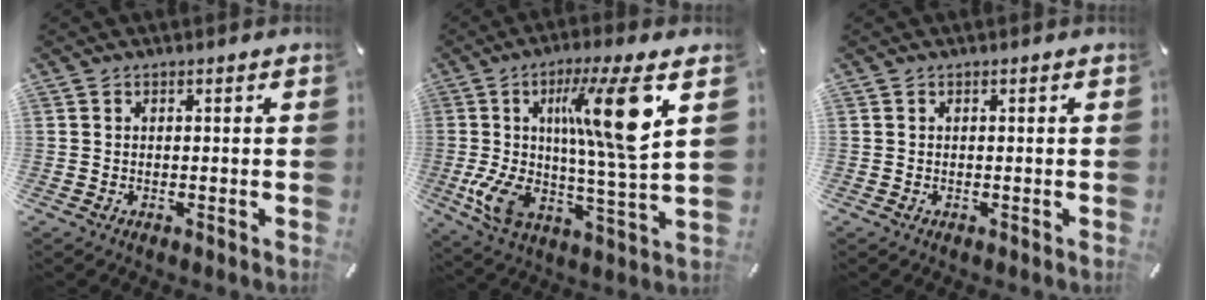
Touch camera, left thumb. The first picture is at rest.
{"total": 21.2, "force": [6.0, 4.9, 19.7], "torque": [-0.342, -0.020, 0.077]}
{"total": 0.0}